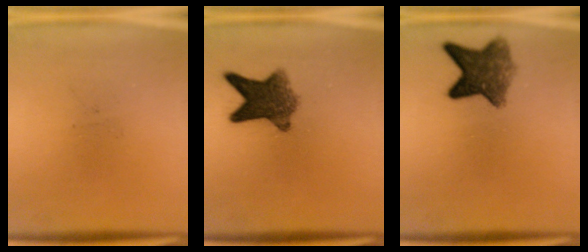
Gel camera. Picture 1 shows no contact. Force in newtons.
{"total": 8.1}
{"total": 7.5}